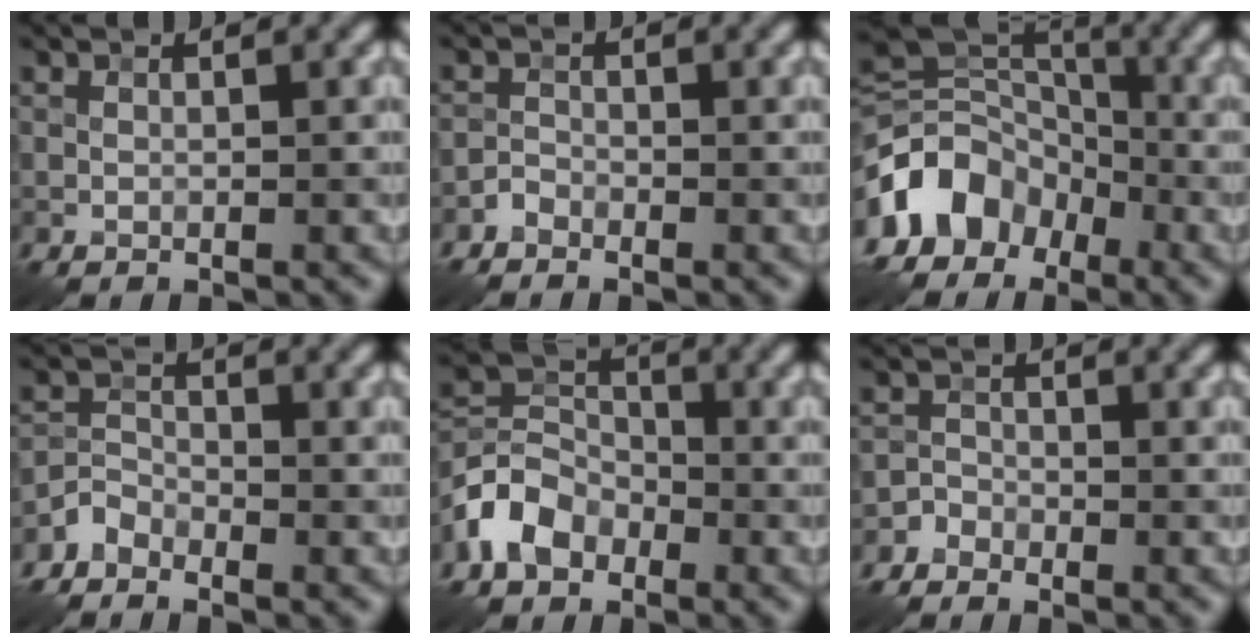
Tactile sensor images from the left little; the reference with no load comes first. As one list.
[{"total": 1.1, "force": [-1.0, 0.3, 0.2], "torque": [-0.002, 0.006, -0.024]}, {"total": 9.0, "force": [-4.4, 6.7, 4.2], "torque": [-0.086, 0.008, -0.102]}, {"total": 2.1, "force": [-1.9, 0.8, 0.4], "torque": [-0.009, 0.006, -0.047]}, {"total": 4.7, "force": [-2.7, 3.3, 2.0], "torque": [-0.044, 0.005, -0.067]}, {"total": 1.6, "force": [-1.5, 0.6, 0.0], "torque": [-0.001, 0.010, -0.031]}]